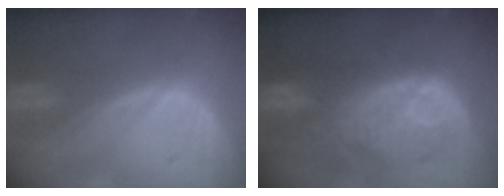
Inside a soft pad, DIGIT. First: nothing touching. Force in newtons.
{"total": 11.6, "press": 10.7, "slide": 4.4}